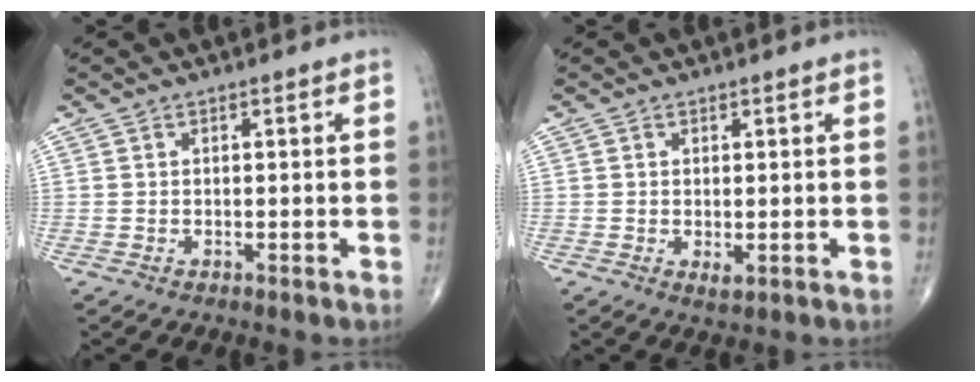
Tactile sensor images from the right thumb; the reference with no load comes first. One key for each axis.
{"total": 1.6, "fx": -0.2, "fy": 0.7, "fz": 1.4, "tx": -0.025, "ty": -0.006, "tz": 0.001}